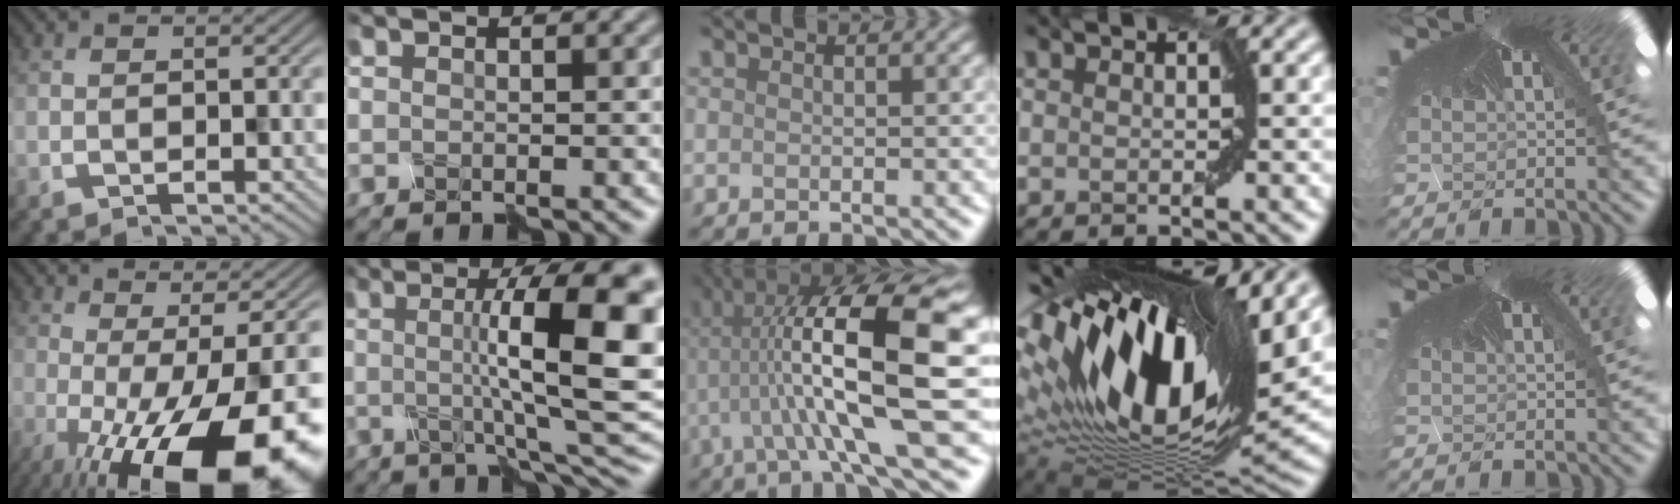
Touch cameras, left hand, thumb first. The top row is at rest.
{"thumb": {"total": 17.1, "force": [-6.0, 5.0, 15.2], "torque": [-0.222, -0.023, -0.086]}, "index": {"total": 12.1, "force": [0.1, 2.5, 11.8], "torque": [-0.146, 0.008, -0.002]}, "middle": {"total": 13.5, "force": [0.3, 2.3, 13.3], "torque": [-0.239, 0.016, 0.020]}, "ring": {"total": 18.2, "force": [7.8, 7.1, 14.9], "torque": [-0.278, 0.026, 0.127]}}